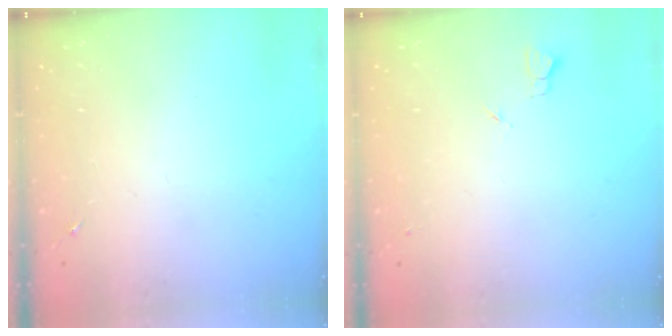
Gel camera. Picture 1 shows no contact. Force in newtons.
{"total": 2.7, "press": 2.6, "slide": 0.3}